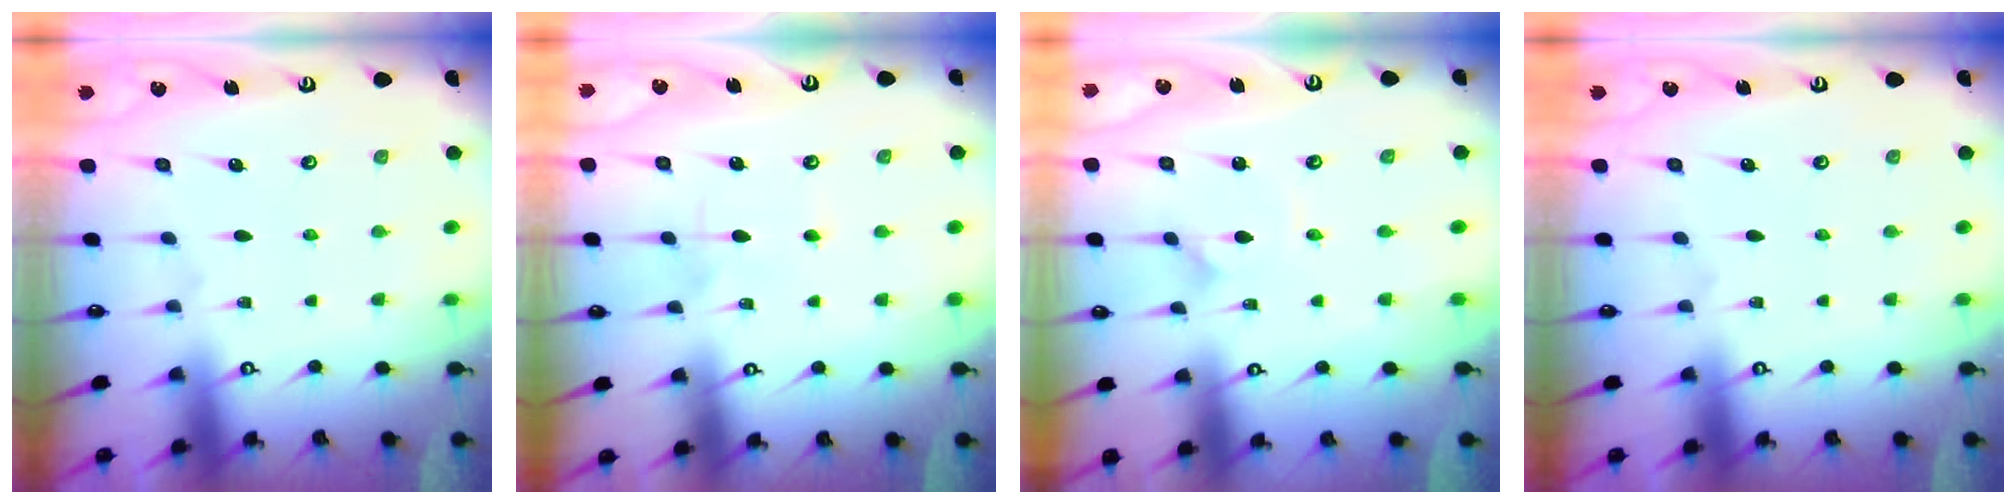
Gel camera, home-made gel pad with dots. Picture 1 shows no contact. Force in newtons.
{"total": 4.4, "press": 4.4, "slide": 0.1}
{"total": 0.6, "press": 0.6, "slide": 0.1}
{"total": 0.0}